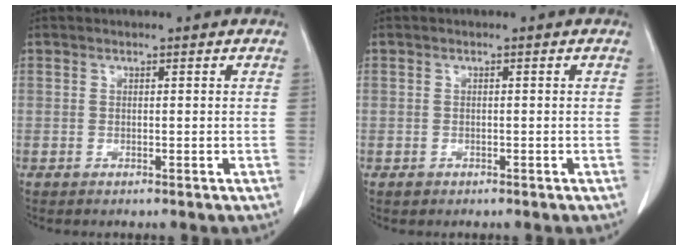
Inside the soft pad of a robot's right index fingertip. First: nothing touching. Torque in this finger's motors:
{"motor_torque": [-0.86, 0.14, -0.36, -0.21]}